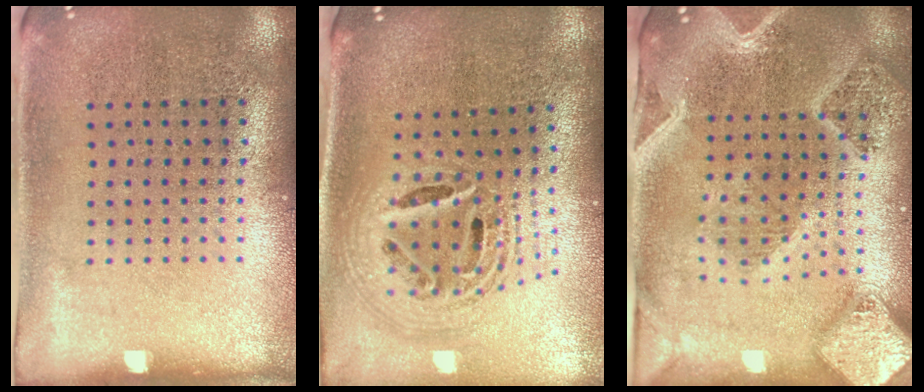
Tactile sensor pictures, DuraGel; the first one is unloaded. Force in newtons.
{"total": 2.4, "press": 1.8, "slide": 1.6}
{"total": 3.3, "press": 2.9, "slide": 1.7}